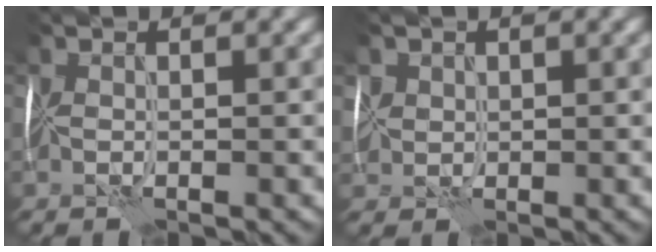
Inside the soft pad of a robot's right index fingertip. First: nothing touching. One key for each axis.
{"total": 2.3, "fx": 0.6, "fy": 2.2, "fz": 0.2, "tx": 0.002, "ty": 0.012, "tz": 0.011}